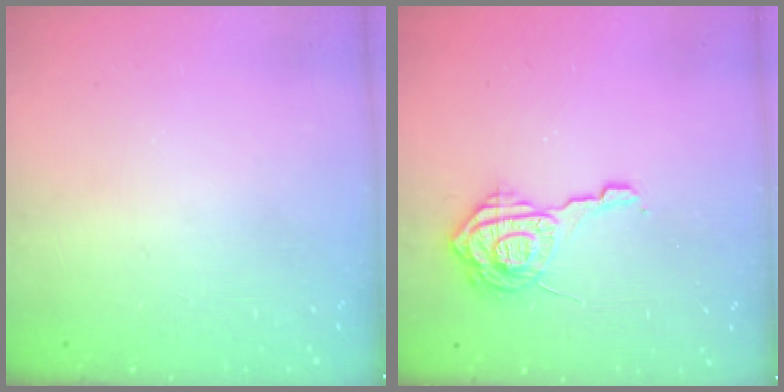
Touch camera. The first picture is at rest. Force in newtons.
{"total": 13.0, "press": 12.9, "slide": 1.3}